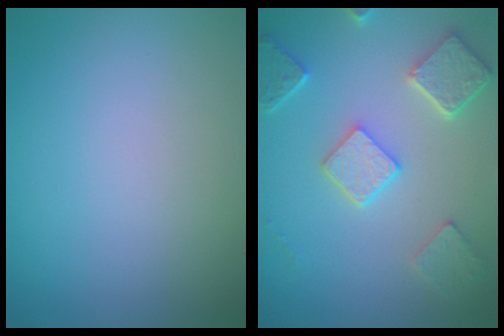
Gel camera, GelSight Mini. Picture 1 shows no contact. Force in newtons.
{"total": 4.9, "press": 3.9, "slide": 2.9}